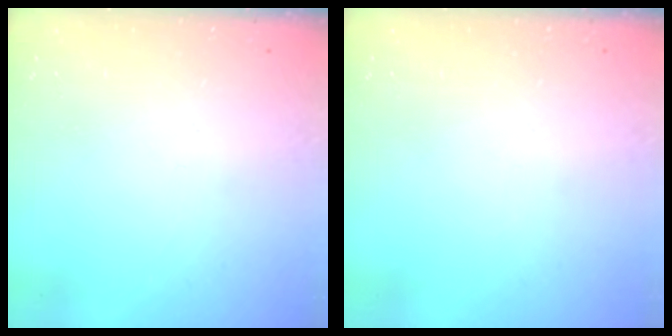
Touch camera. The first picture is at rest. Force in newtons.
{"total": 0.0}